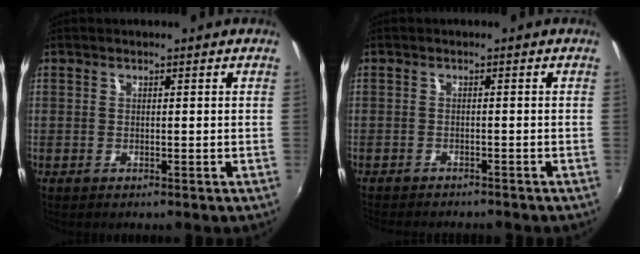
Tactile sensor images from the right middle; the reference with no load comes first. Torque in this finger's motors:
{"motor_torque": [1.04, -1.10, 0.07, 0.04]}